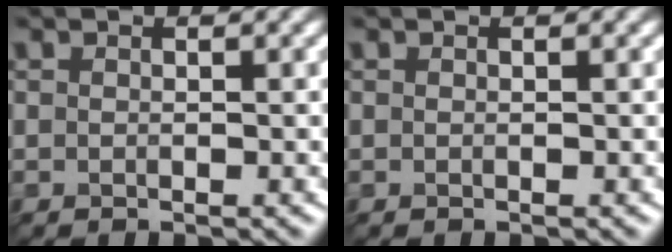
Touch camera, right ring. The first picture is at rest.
{"total": 0.0}